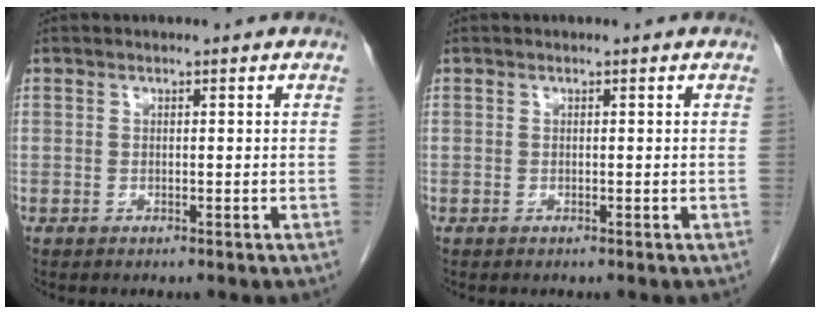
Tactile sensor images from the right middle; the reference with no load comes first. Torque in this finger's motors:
{"motor_torque": [-0.24, 0.26, -0.06, 0.00]}